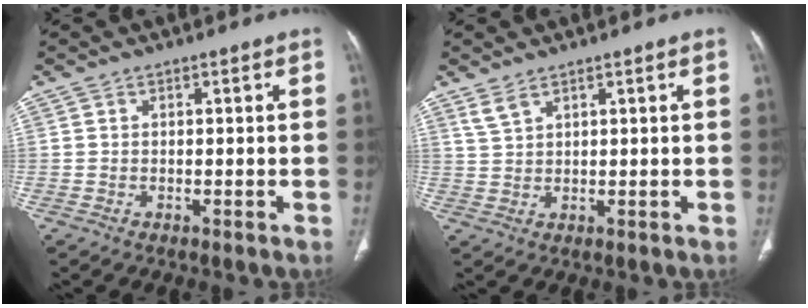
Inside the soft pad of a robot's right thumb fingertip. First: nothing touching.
{"total": 2.7, "force": [2.1, 0.8, 1.4], "torque": [-0.033, -0.004, 0.054]}